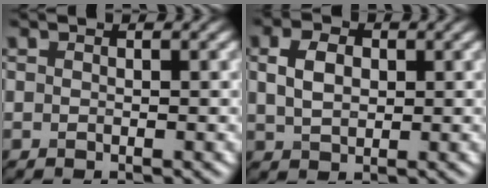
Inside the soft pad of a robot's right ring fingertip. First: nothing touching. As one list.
[{"total": 3.4, "force": [0.8, 2.3, 2.3], "torque": [-0.053, 0.004, 0.015]}]